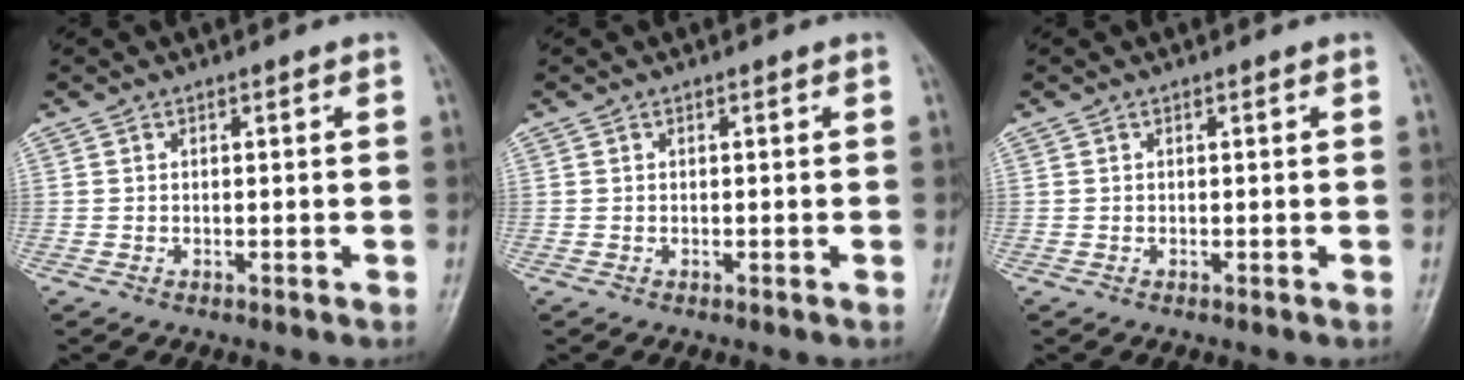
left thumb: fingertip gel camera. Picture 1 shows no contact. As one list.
[{"total": 0.0}, {"total": 0.0}]